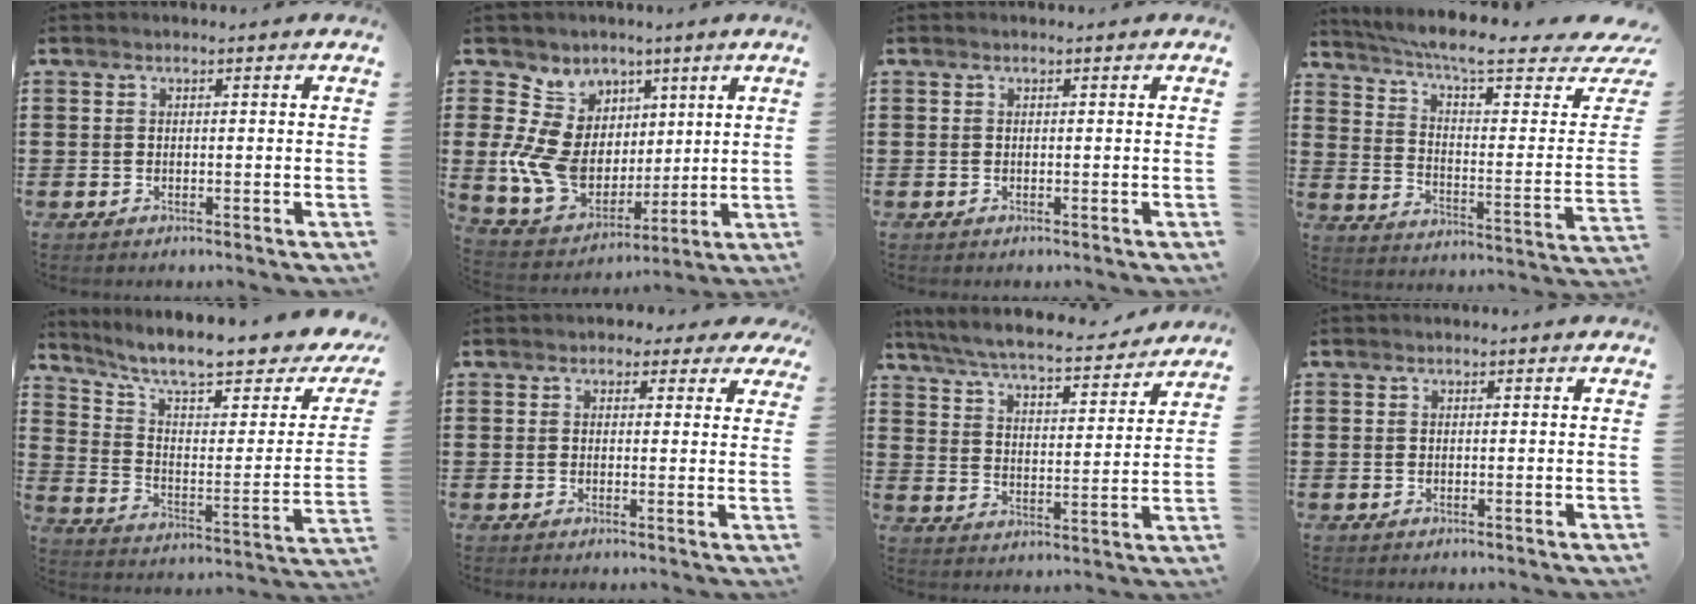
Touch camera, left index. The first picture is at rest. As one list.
[{"total": 12.3, "force": [1.0, 10.6, 6.2], "torque": [-0.182, -0.017, 0.025]}, {"total": 0.0}, {"total": 8.4, "force": [6.6, 0.9, 5.2], "torque": [-0.112, -0.051, 0.105]}, {"total": 9.6, "force": [7.7, 1.1, 5.7], "torque": [-0.126, -0.059, 0.124]}, {"total": 2.1, "force": [1.3, 1.4, 0.7], "torque": [-0.015, 0.008, 0.022]}, {"total": 6.5, "force": [6.1, 0.1, 2.3], "torque": [-0.070, -0.041, 0.102]}, {"total": 0.0}]